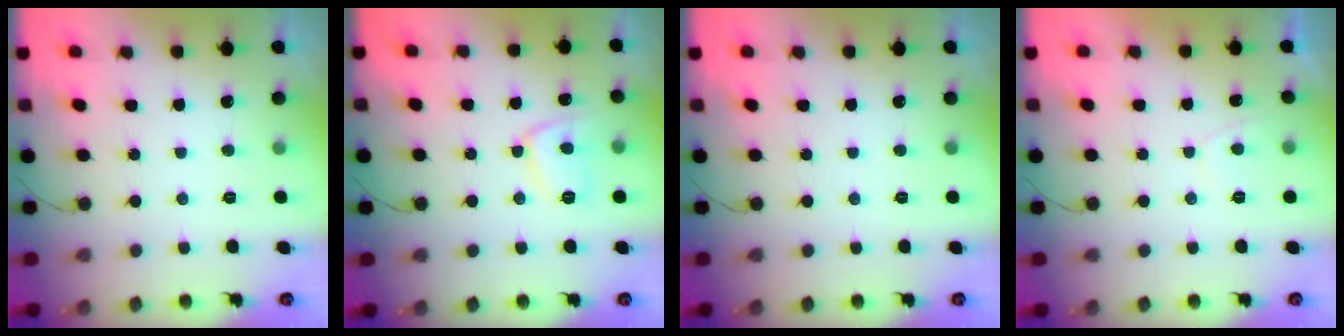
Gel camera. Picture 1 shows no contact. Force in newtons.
{"total": 8.9, "press": 8.9, "slide": 0.8}
{"total": 0.0}
{"total": 1.0, "press": 0.8, "slide": 0.6}